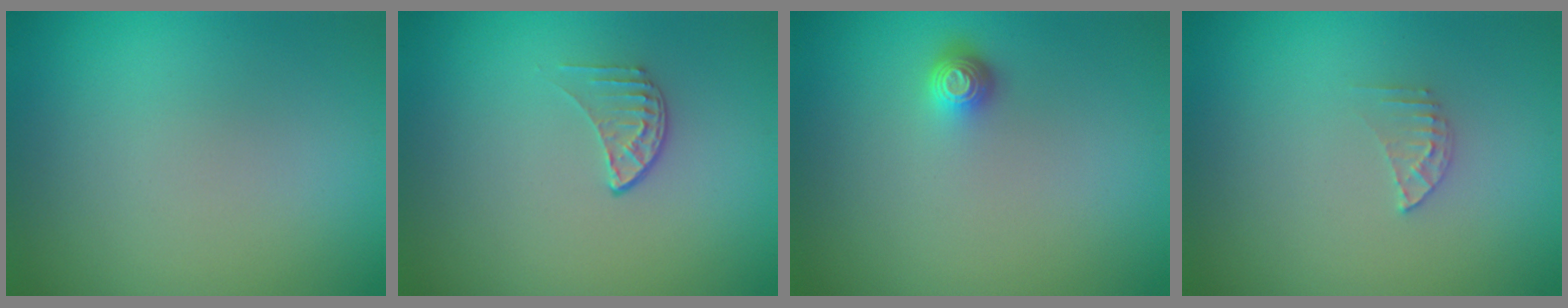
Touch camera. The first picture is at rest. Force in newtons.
{"total": 1.4, "press": 0.9, "slide": 1.1}
{"total": 1.6, "press": 1.1, "slide": 1.0}
{"total": 1.3, "press": 1.3, "slide": 0.1}